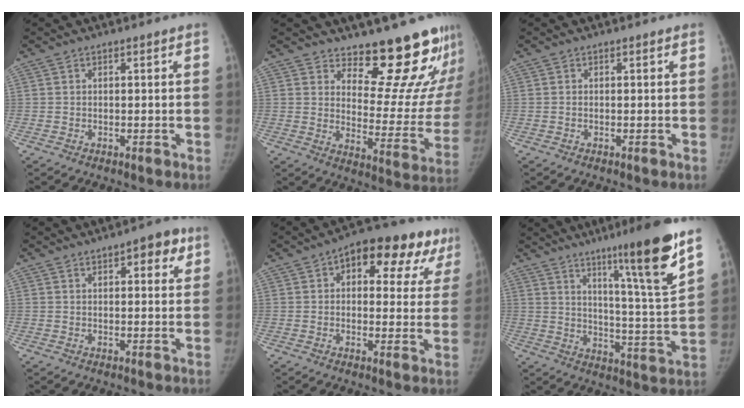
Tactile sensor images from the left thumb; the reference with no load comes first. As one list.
[{"total": 18.4, "force": [15.5, 6.0, 7.9], "torque": [-0.048, -0.150, 0.200]}, {"total": 0.0}, {"total": 6.0, "force": [3.1, 2.6, 4.5], "torque": [-0.035, -0.009, 0.034]}, {"total": 17.4, "force": [8.2, 8.8, 12.5], "torque": [-0.114, 0.011, 0.101]}, {"total": 17.8, "force": [10.8, 0.6, 14.2], "torque": [-0.196, -0.064, 0.168]}]